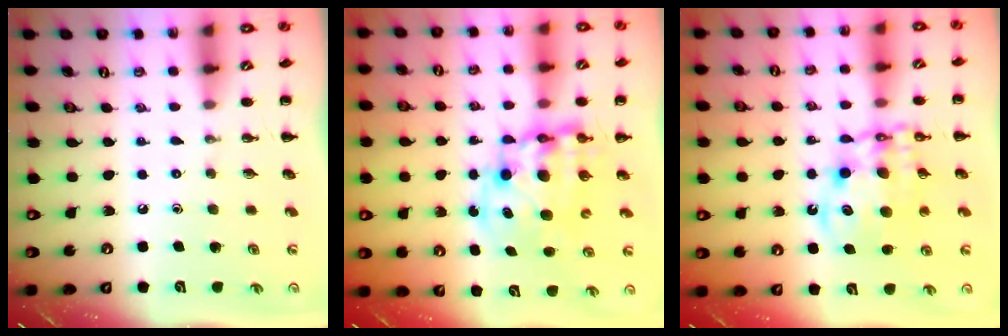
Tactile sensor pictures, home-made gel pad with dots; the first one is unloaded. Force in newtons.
{"total": 12.0, "press": 11.5, "slide": 3.2}
{"total": 12.6, "press": 12.2, "slide": 3.3}